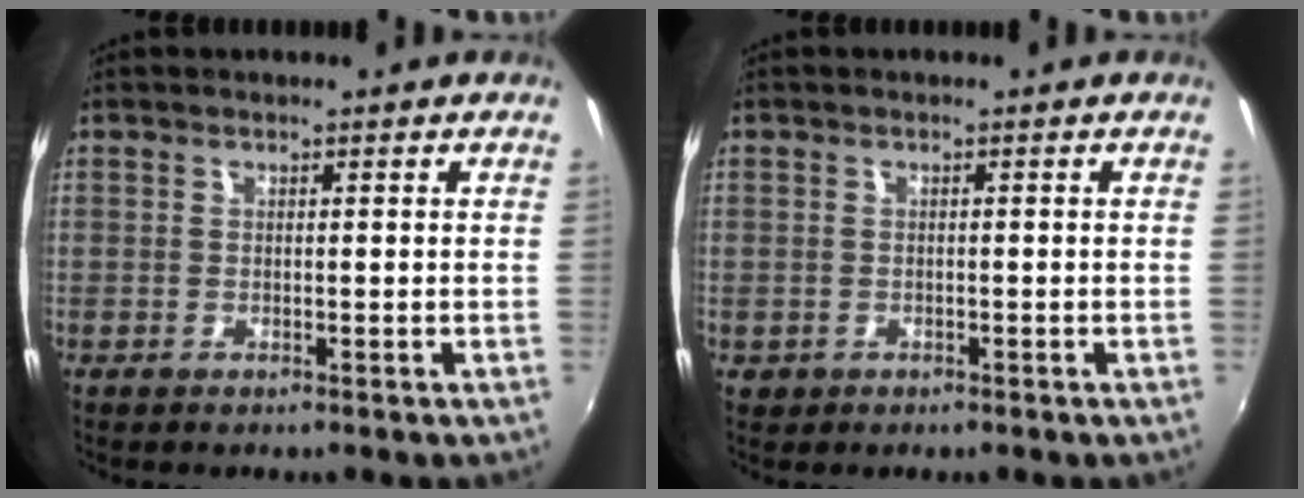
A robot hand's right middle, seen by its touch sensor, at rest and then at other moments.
{"total": 1.5, "force": [-0.5, 1.3, 0.5], "torque": [-0.014, -0.003, -0.006]}